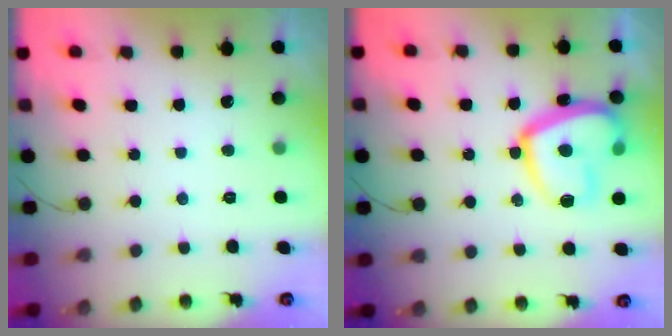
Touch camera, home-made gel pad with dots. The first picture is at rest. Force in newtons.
{"total": 18.1, "press": 18.0, "slide": 1.8}